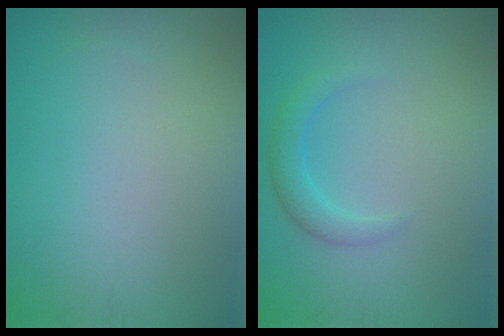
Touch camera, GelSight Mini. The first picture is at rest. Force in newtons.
{"total": 2.0, "press": 2.0, "slide": 0.1}